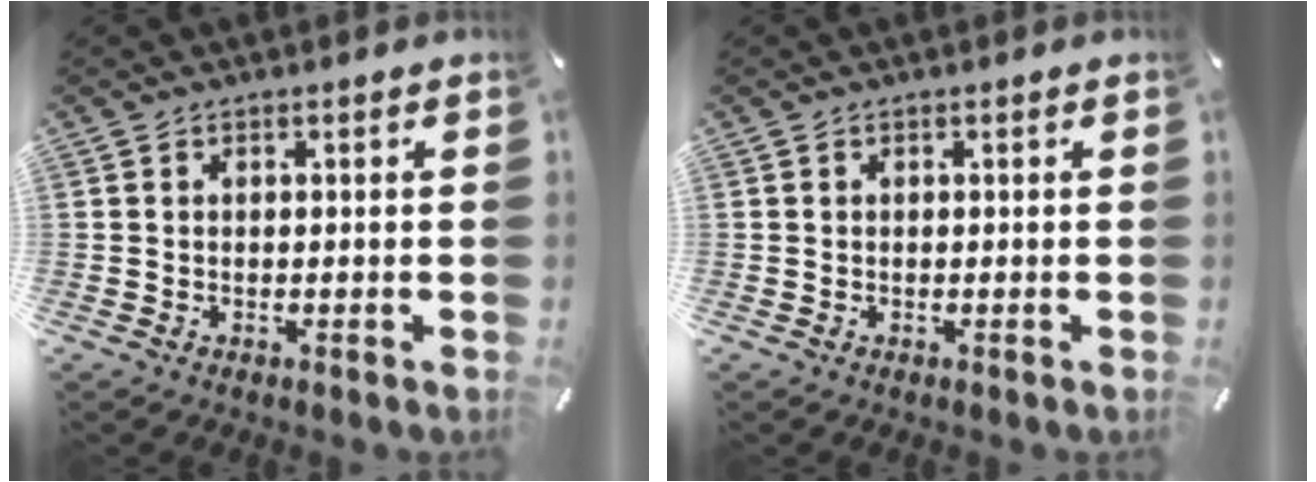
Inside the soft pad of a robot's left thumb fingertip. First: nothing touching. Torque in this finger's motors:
{"motor_torque": [0.00, 0.00, 0.00, 0.01, 0.00]}